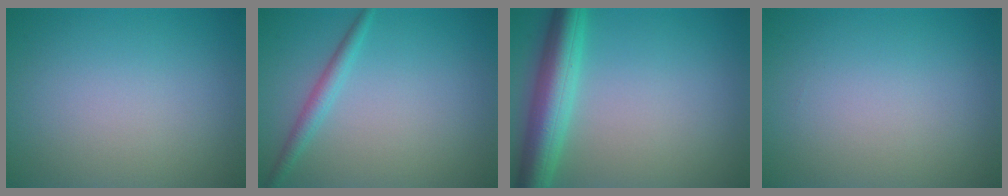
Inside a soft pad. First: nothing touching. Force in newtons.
{"total": 1.8, "press": 1.8, "slide": 0.0}
{"total": 5.9, "press": 5.9, "slide": 0.2}
{"total": 0.0}